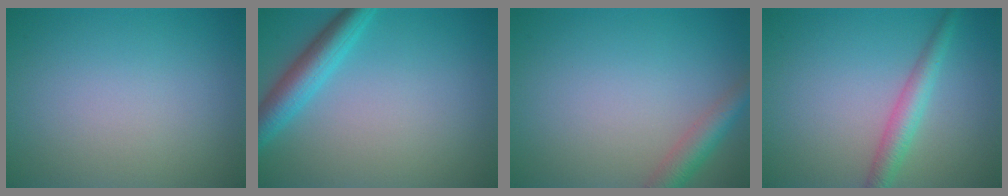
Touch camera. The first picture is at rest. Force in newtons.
{"total": 3.9, "press": 3.9, "slide": 0.1}
{"total": 2.9, "press": 2.9, "slide": 0.2}
{"total": 2.8, "press": 2.8, "slide": 0.0}